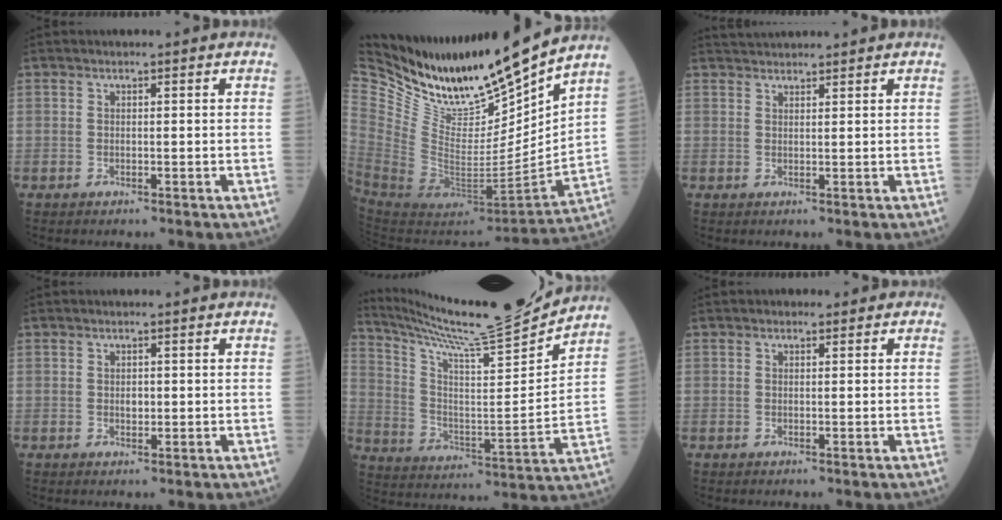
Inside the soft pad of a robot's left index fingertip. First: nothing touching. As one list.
[{"total": 19.9, "force": [18.4, 2.4, 7.1], "torque": [-0.148, -0.076, 0.334]}, {"total": 3.3, "force": [3.3, 0.0, 0.5], "torque": [-0.013, 0.031, 0.063]}, {"total": 1.0, "force": [0.1, 0.7, 0.7], "torque": [-0.013, 0.001, 0.002]}, {"total": 19.0, "force": [18.0, -2.0, 5.9], "torque": [-0.127, -0.056, 0.290]}, {"total": 0.6, "force": [0.3, 0.5, 0.1], "torque": [-0.001, 0.001, 0.001]}]